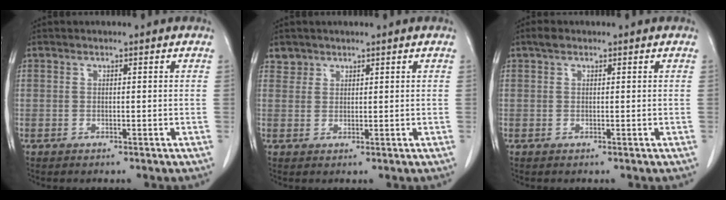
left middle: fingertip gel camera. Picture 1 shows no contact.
{"total": 1.8, "force": [1.3, 1.1, -0.3], "torque": [0.015, 0.007, 0.020]}
{"total": 1.1, "force": [0.8, 0.6, 0.6], "torque": [-0.014, 0.010, 0.011]}